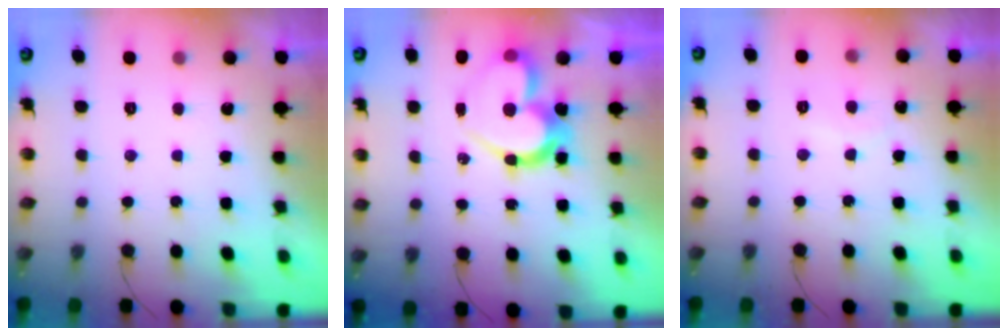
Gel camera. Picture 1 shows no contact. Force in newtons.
{"total": 16.5, "press": 16.5, "slide": 1.5}
{"total": 4.9, "press": 4.9, "slide": 0.4}